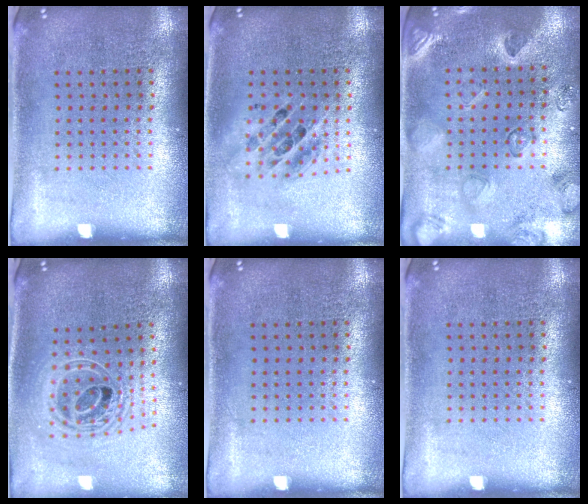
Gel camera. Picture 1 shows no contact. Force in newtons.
{"total": 1.3, "press": 1.2, "slide": 0.7}
{"total": 2.3, "press": 2.0, "slide": 1.1}
{"total": 2.1, "press": 1.6, "slide": 1.3}
{"total": 0.0}
{"total": 0.0}